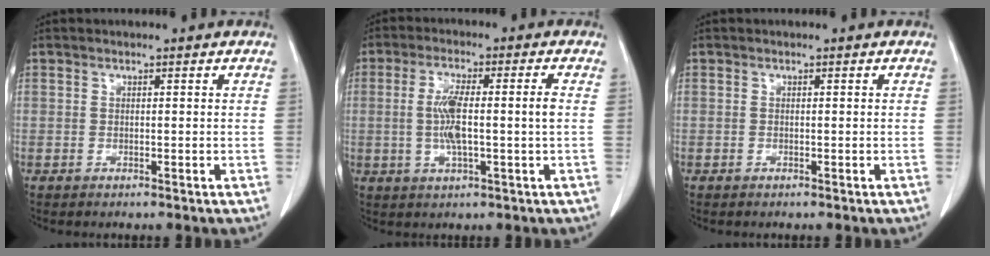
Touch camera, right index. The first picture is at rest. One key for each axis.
{"total": 7.5, "fx": -0.2, "fy": 0.6, "fz": 7.4, "tx": -0.149, "ty": 0.006, "tz": -0.004}
{"total": 0.0}